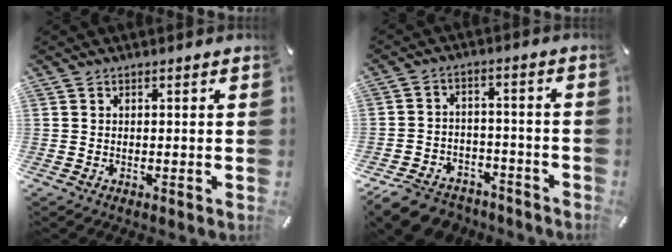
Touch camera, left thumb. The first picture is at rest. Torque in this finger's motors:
{"motor_torque": [-0.65, 1.06, 0.68, 0.69, 0.03]}